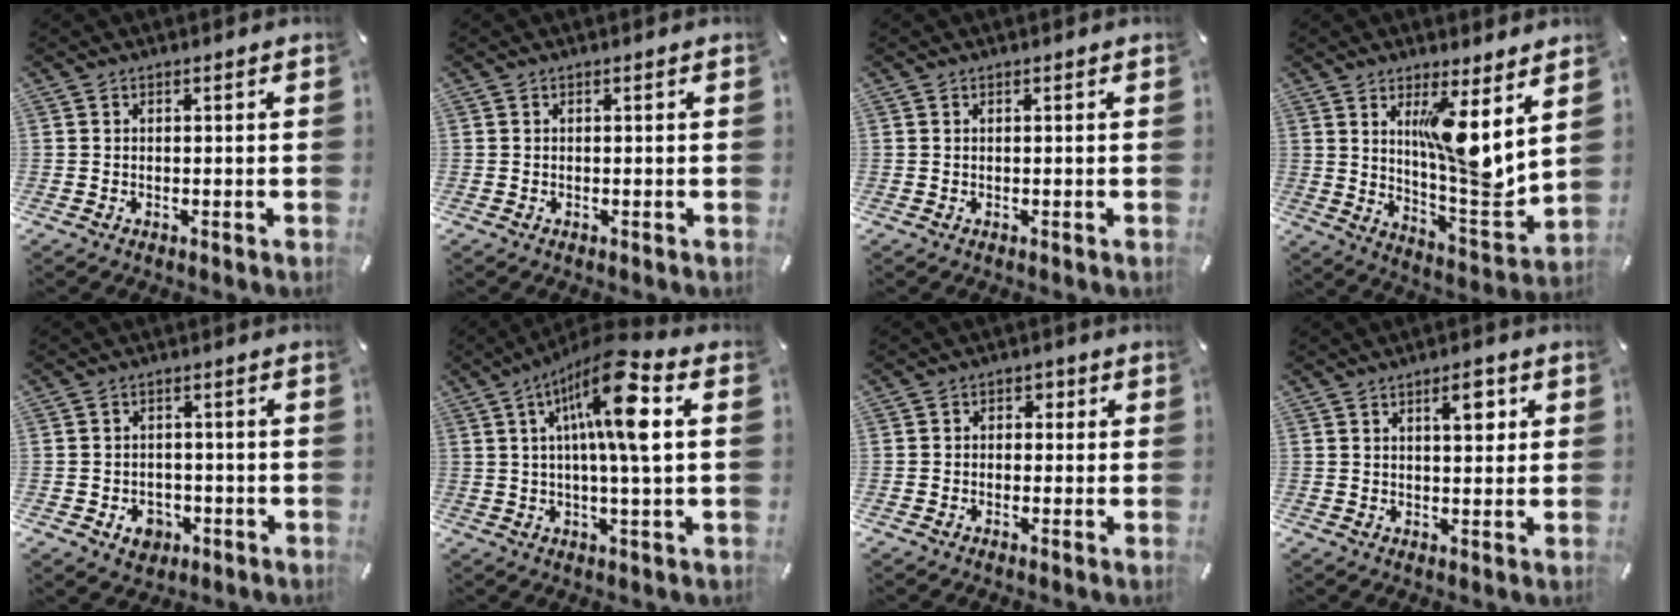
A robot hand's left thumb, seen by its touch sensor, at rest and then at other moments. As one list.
[{"total": 0.0}, {"total": 0.0}, {"total": 12.8, "force": [5.4, 3.2, 11.1], "torque": [-0.165, -0.049, 0.090]}, {"total": 5.5, "force": [-2.3, 4.5, 2.1], "torque": [-0.030, 0.012, -0.041]}, {"total": 15.7, "force": [4.7, 3.2, 14.7], "torque": [-0.264, -0.001, 0.070]}, {"total": 2.6, "force": [-1.2, 2.2, 0.9], "torque": [-0.015, 0.015, -0.026]}, {"total": 5.8, "force": [2.2, 2.5, 4.7], "torque": [-0.060, -0.008, 0.026]}]